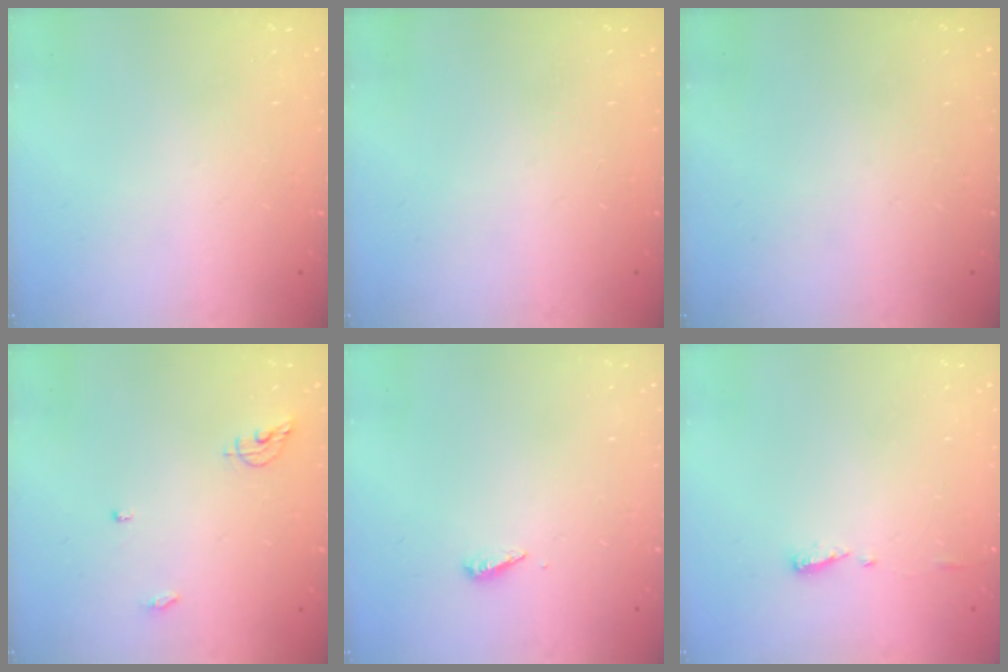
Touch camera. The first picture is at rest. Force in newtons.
{"total": 0.0}
{"total": 0.0}
{"total": 6.3, "press": 6.2, "slide": 0.6}
{"total": 2.8, "press": 2.8, "slide": 0.2}
{"total": 4.9, "press": 4.9, "slide": 0.6}